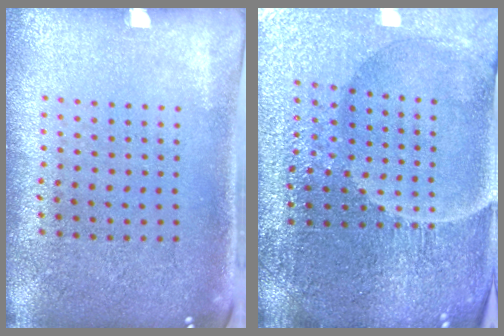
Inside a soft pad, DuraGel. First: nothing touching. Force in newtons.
{"total": 4.2, "press": 4.1, "slide": 0.7}